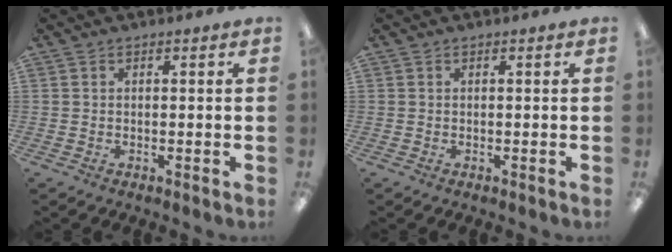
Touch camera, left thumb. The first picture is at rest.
{"total": 0.0}